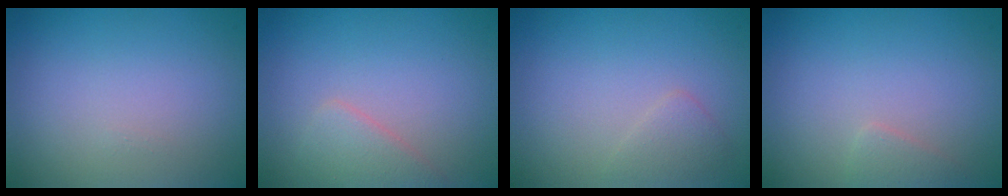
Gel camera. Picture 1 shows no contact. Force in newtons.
{"total": 2.0, "press": 2.0, "slide": 0.1}
{"total": 1.2, "press": 1.2, "slide": 0.1}
{"total": 1.0, "press": 1.0, "slide": 0.1}